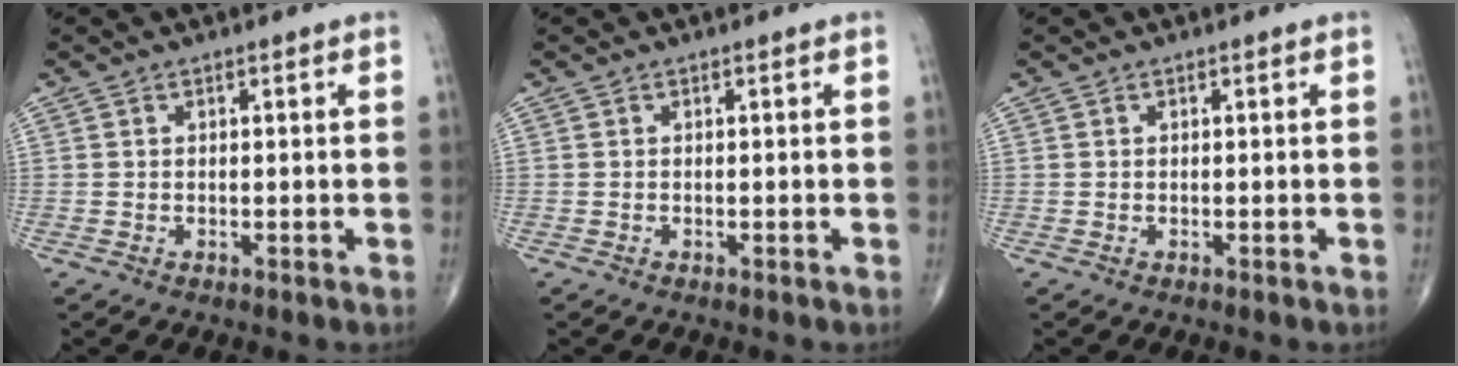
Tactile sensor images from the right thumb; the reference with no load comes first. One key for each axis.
{"total": 0.0}
{"total": 0.0}